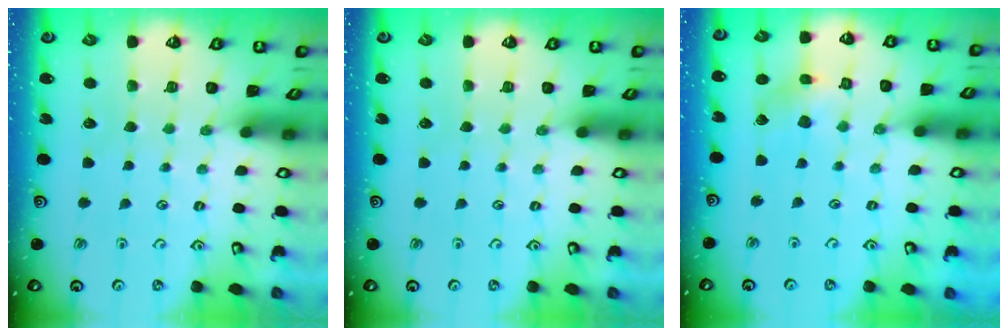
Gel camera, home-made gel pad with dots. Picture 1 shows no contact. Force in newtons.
{"total": 0.0}
{"total": 4.8, "press": 4.7, "slide": 0.6}